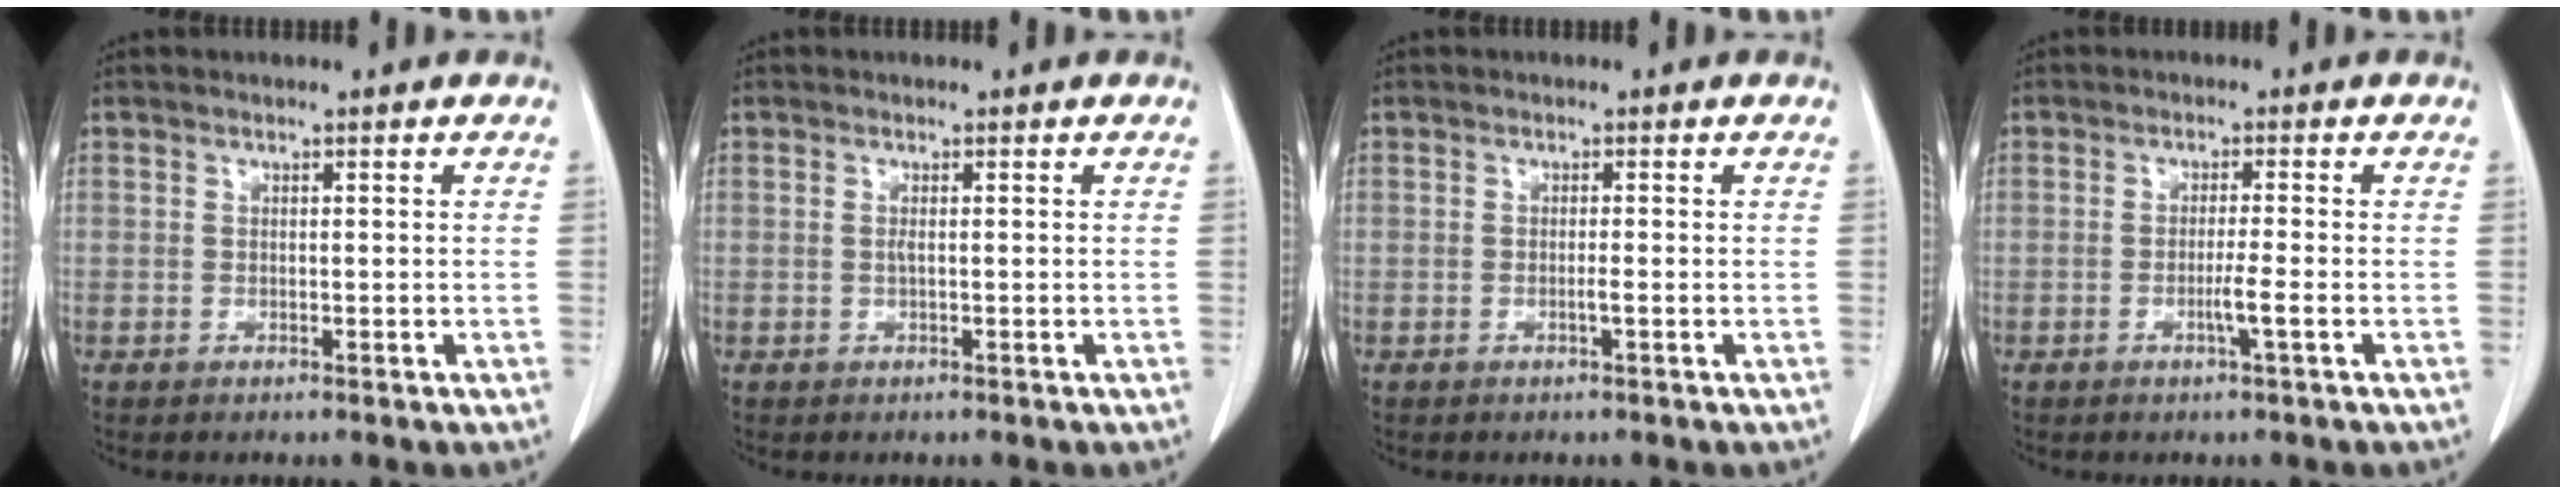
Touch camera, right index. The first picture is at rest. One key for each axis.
{"total": 0.5, "fx": 0.0, "fy": 0.0, "fz": 0.5, "tx": -0.013, "ty": -0.001, "tz": 0.000}
{"total": 0.8, "fx": -0.4, "fy": -0.2, "fz": 0.7, "tx": -0.013, "ty": 0.000, "tz": -0.008}
{"total": 2.6, "fx": -1.0, "fy": -0.5, "fz": 2.3, "tx": -0.043, "ty": -0.004, "tz": -0.019}